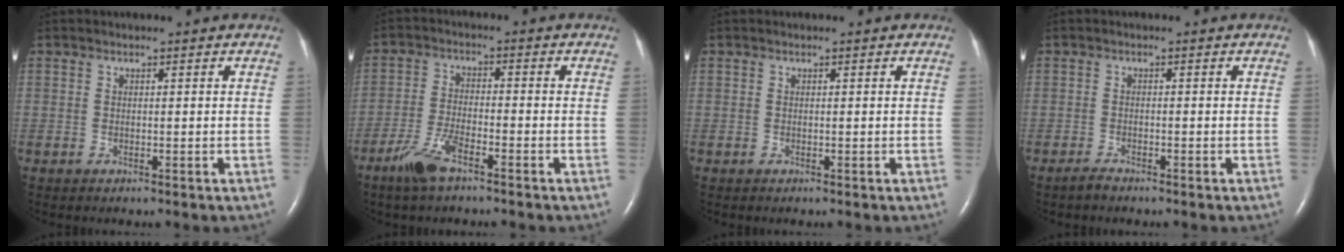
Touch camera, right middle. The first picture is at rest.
{"total": 5.9, "force": [-4.1, 1.2, 4.0], "torque": [-0.096, -0.007, -0.081]}
{"total": 0.0}
{"total": 1.3, "force": [-1.2, 0.2, 0.5], "torque": [-0.018, -0.003, -0.022]}